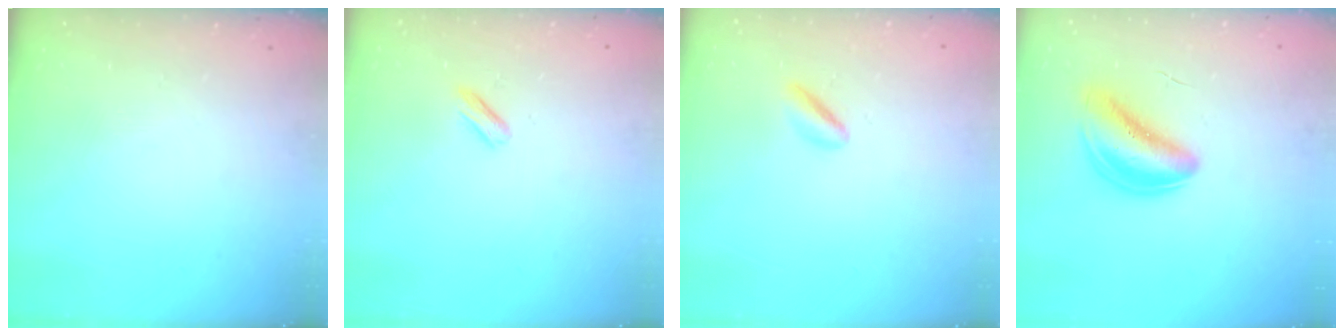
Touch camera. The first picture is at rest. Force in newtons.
{"total": 2.4, "press": 2.3, "slide": 0.8}
{"total": 2.3, "press": 2.2, "slide": 0.4}
{"total": 6.5, "press": 6.1, "slide": 2.4}